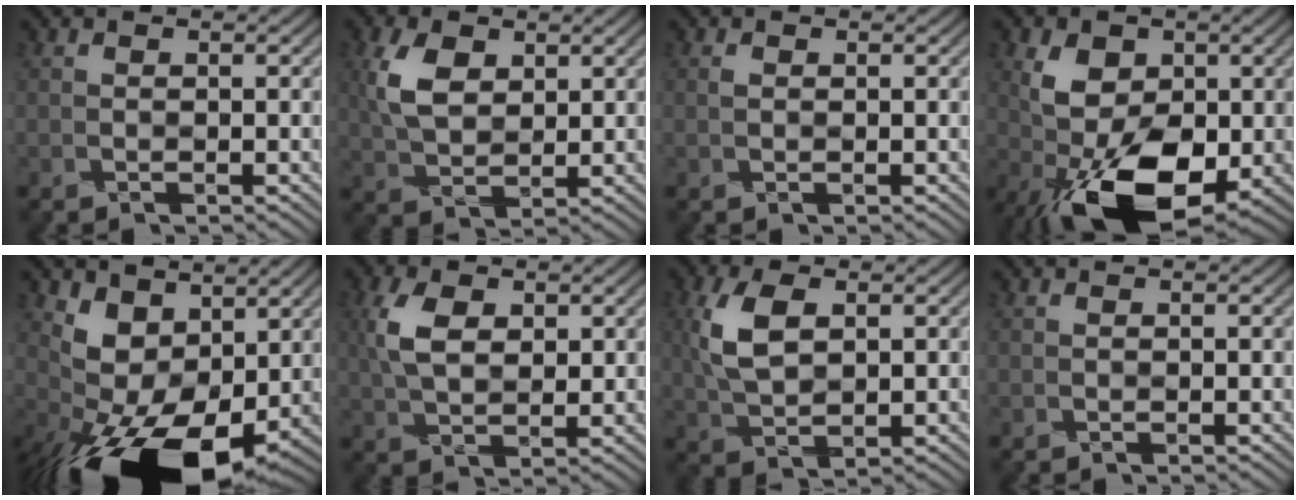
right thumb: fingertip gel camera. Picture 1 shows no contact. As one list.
[{"total": 6.7, "force": [2.1, 4.3, 4.6], "torque": [-0.111, 0.006, 0.038]}, {"total": 0.7, "force": [0.1, 0.4, 0.5], "torque": [-0.011, 0.000, 0.000]}, {"total": 12.3, "force": [-2.4, 7.1, 9.7], "torque": [-0.175, 0.004, -0.058]}, {"total": 11.5, "force": [-0.7, 6.6, 9.4], "torque": [-0.163, -0.008, -0.014]}, {"total": 6.6, "force": [1.6, 4.1, 4.9], "torque": [-0.111, 0.006, 0.028]}, {"total": 7.1, "force": [1.3, 3.9, 5.8], "torque": [-0.137, 0.008, 0.021]}, {"total": 0.0}]